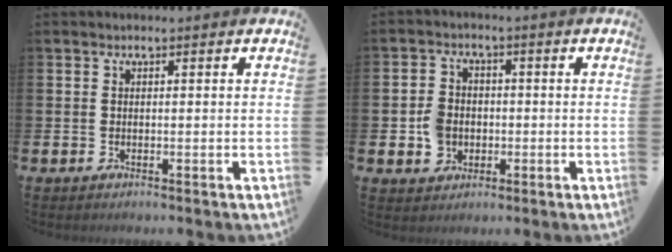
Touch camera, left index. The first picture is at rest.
{"total": 4.3, "force": [-0.5, 3.9, 1.8], "torque": [-0.041, 0.013, -0.011]}